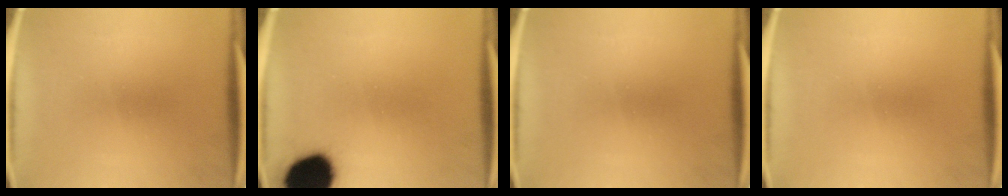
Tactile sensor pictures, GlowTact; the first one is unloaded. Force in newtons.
{"total": 17.2}
{"total": 0.0}
{"total": 0.0}